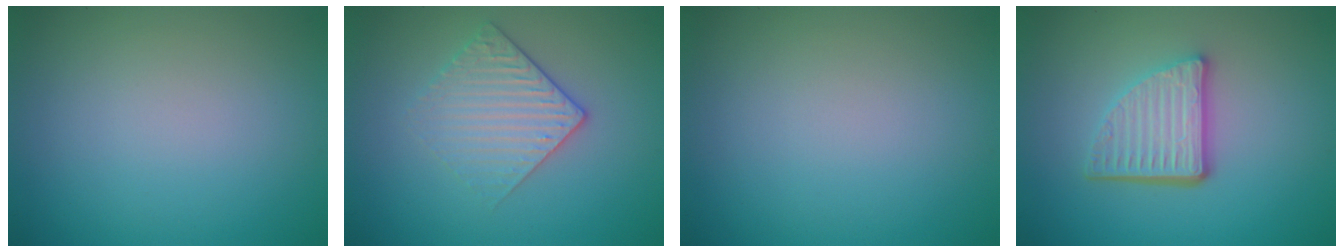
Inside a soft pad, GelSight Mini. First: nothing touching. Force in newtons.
{"total": 2.9, "press": 2.6, "slide": 1.2}
{"total": 0.0}
{"total": 4.7, "press": 3.5, "slide": 3.3}